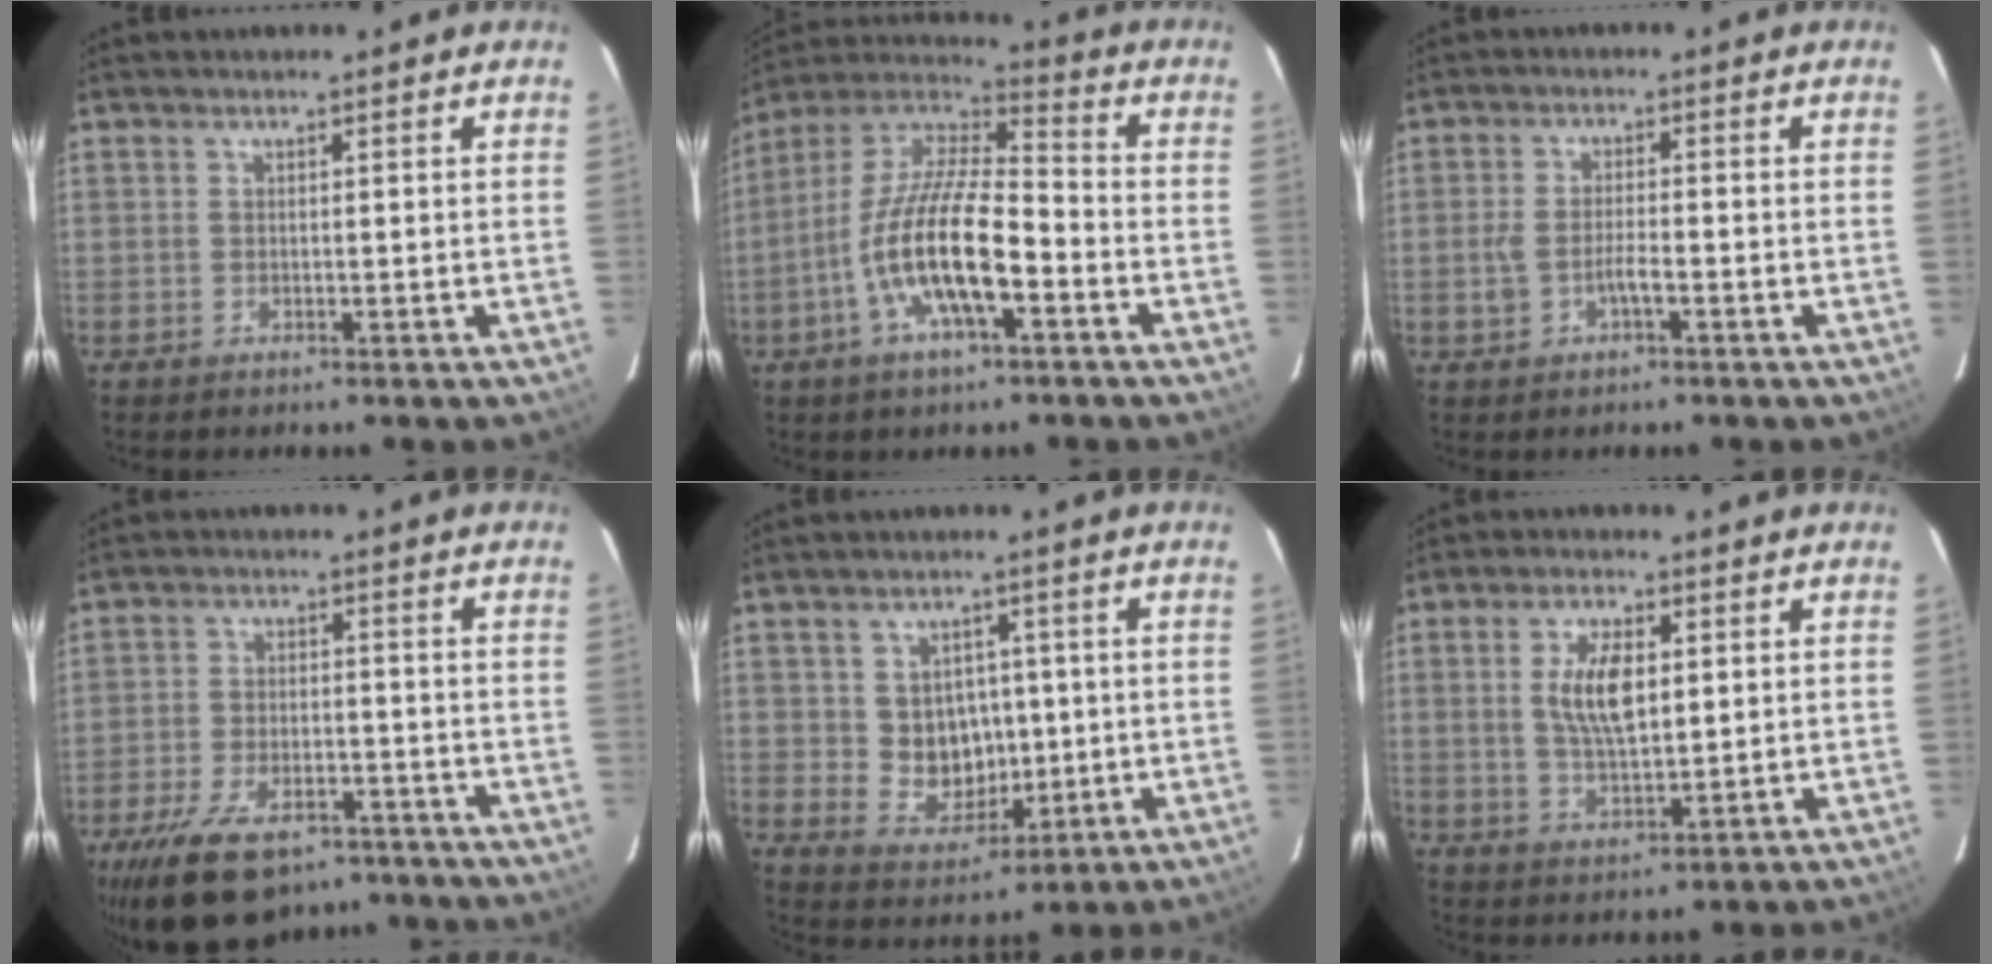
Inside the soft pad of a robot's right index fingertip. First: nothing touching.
{"total": 16.4, "force": [-6.1, 5.1, 14.3], "torque": [-0.283, -0.007, -0.118]}
{"total": 4.1, "force": [-1.7, 1.8, 3.3], "torque": [-0.075, 0.002, -0.030]}
{"total": 17.2, "force": [-11.9, 8.5, 9.2], "torque": [-0.200, -0.014, -0.187]}
{"total": 8.3, "force": [0.3, 7.5, 3.6], "torque": [-0.076, 0.005, 0.024]}
{"total": 8.3, "force": [1.7, 3.8, 7.2], "torque": [-0.136, 0.003, 0.035]}